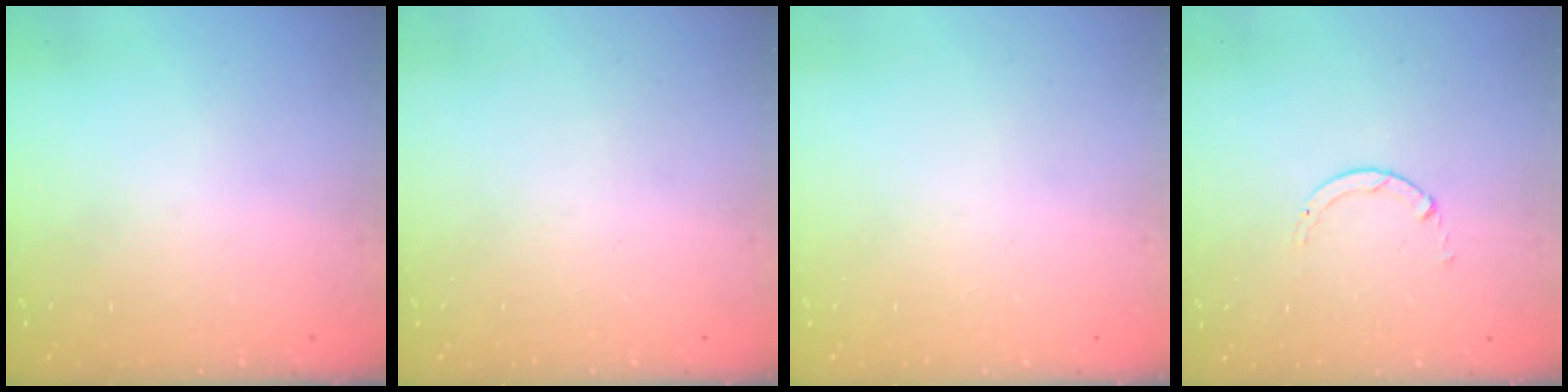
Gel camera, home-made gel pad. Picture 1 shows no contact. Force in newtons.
{"total": 0.0}
{"total": 0.0}
{"total": 0.7, "press": 0.7, "slide": 0.1}